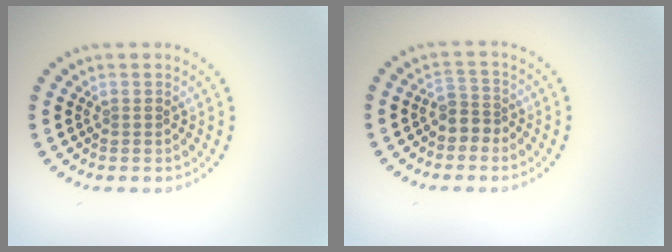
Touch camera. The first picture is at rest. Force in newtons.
{"total": 2.1, "press": 1.6, "slide": 1.3}